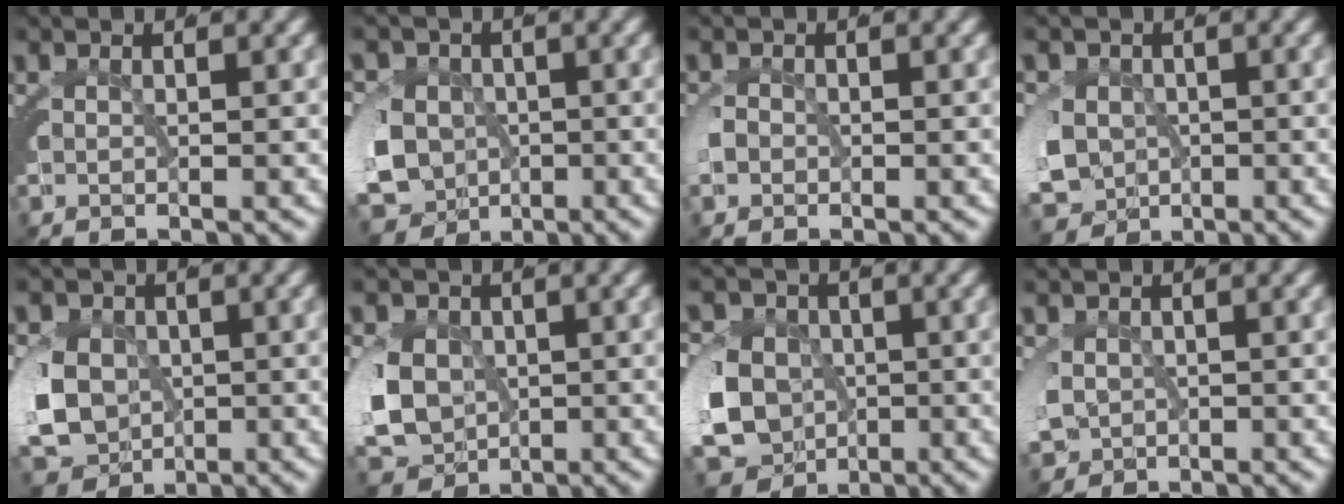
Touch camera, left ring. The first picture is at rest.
{"total": 12.8, "force": [-3.9, 11.3, 4.6], "torque": [-0.117, -0.049, -0.058]}
{"total": 0.7, "force": [-0.4, 0.3, 0.5], "torque": [-0.027, -0.001, -0.004]}
{"total": 9.5, "force": [-3.1, 8.2, 3.6], "torque": [-0.097, -0.045, -0.039]}
{"total": 10.6, "force": [-2.8, 9.2, 4.6], "torque": [-0.112, -0.038, -0.039]}
{"total": 9.2, "force": [-2.2, 7.9, 4.2], "torque": [-0.109, -0.039, -0.024]}
{"total": 14.9, "force": [-3.9, 13.3, 5.5], "torque": [-0.150, -0.063, -0.059]}
{"total": 4.3, "force": [-0.8, 3.7, 1.9], "torque": [-0.071, -0.036, 0.003]}